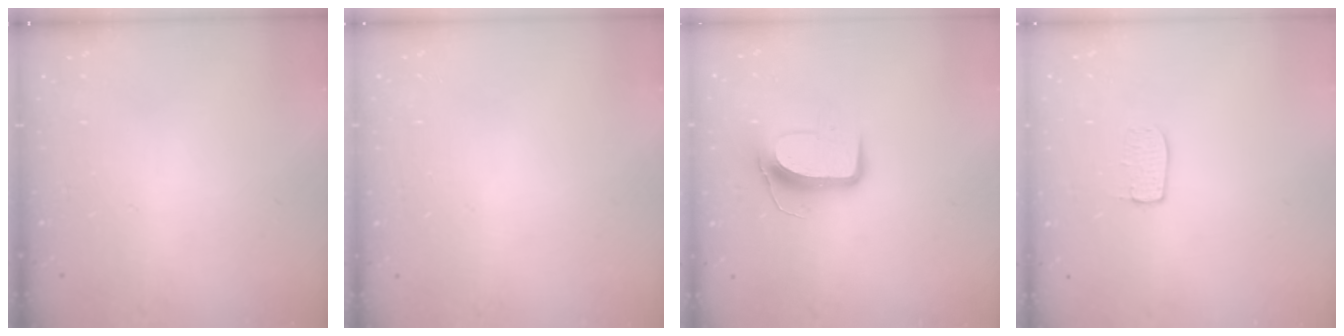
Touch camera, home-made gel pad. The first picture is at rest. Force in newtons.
{"total": 0.0}
{"total": 10.0, "press": 10.0, "slide": 0.5}
{"total": 5.2, "press": 5.2, "slide": 0.3}